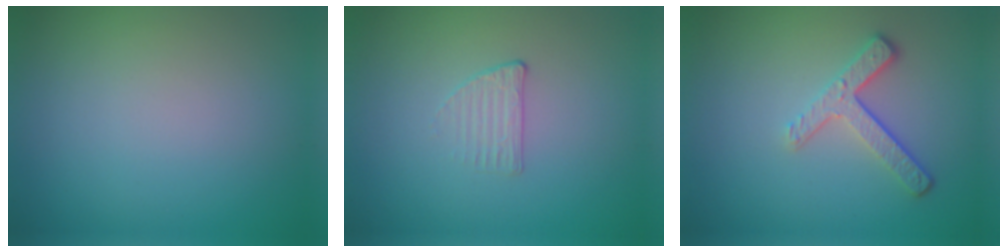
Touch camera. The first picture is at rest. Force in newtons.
{"total": 1.2, "press": 0.6, "slide": 1.0}
{"total": 3.4, "press": 2.6, "slide": 2.3}